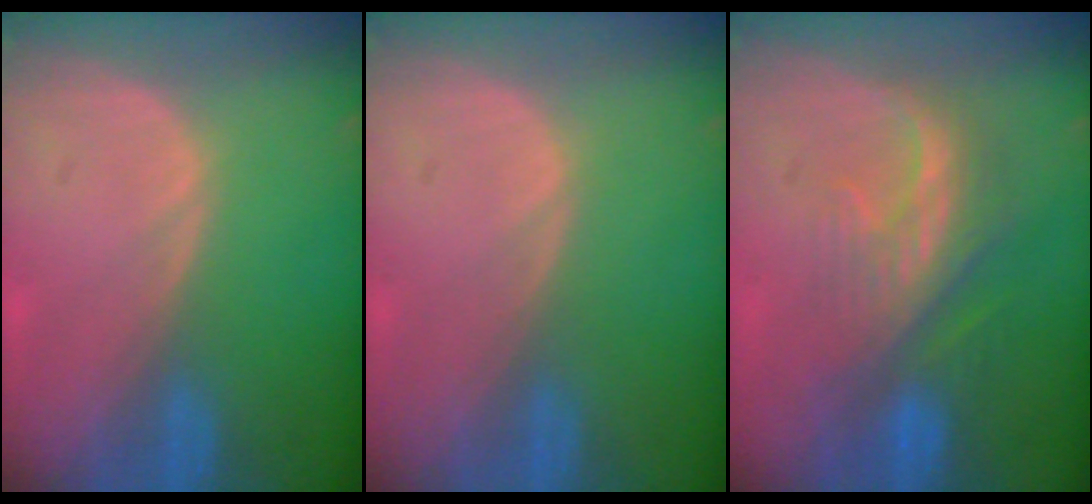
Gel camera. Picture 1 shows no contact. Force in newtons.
{"total": 0.0}
{"total": 8.2, "press": 7.4, "slide": 3.4}